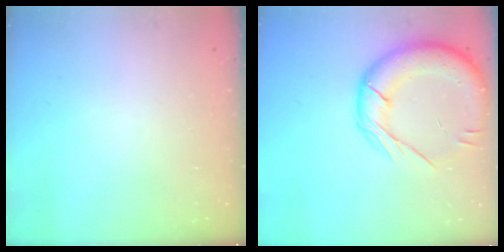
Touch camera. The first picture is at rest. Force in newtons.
{"total": 19.3, "press": 19.1, "slide": 3.0}